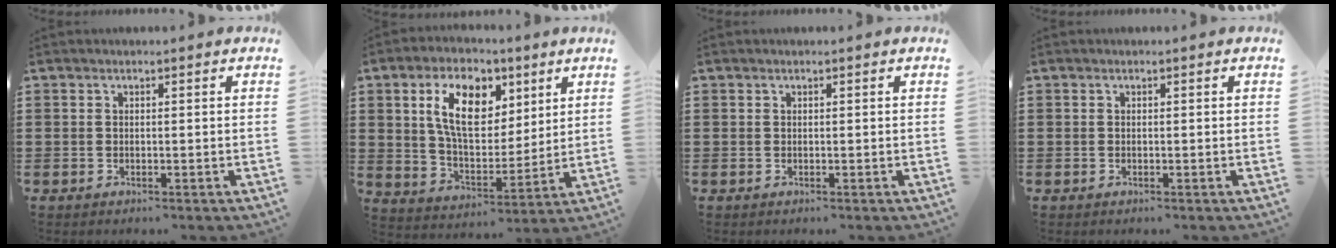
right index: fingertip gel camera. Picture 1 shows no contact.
{"total": 11.1, "force": [4.5, 6.5, 7.7], "torque": [-0.158, 0.012, 0.082]}
{"total": 0.0}
{"total": 0.0}